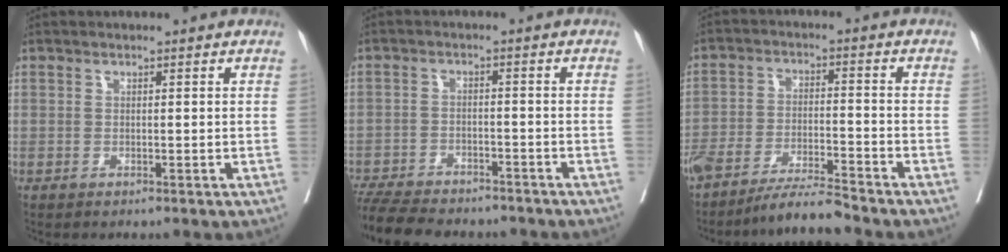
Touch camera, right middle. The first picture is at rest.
{"total": 13.6, "force": [-12.0, 3.5, 5.4], "torque": [-0.115, -0.009, -0.174]}
{"total": 7.9, "force": [-7.2, -0.3, 3.3], "torque": [-0.054, -0.009, -0.132]}